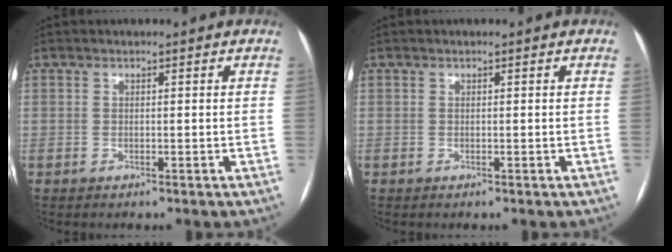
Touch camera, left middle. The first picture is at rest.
{"total": 0.0}